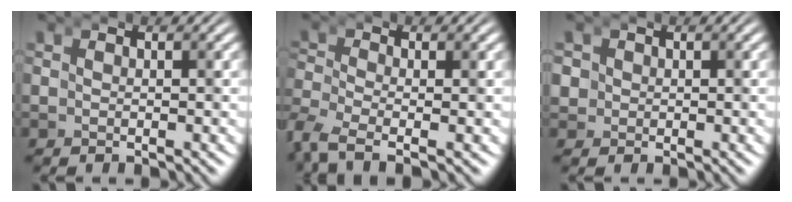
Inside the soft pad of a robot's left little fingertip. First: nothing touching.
{"total": 3.1, "force": [-2.5, 1.0, 1.5], "torque": [-0.051, -0.026, -0.039]}
{"total": 1.7, "force": [-0.1, 1.6, 0.5], "torque": [-0.039, -0.009, 0.002]}